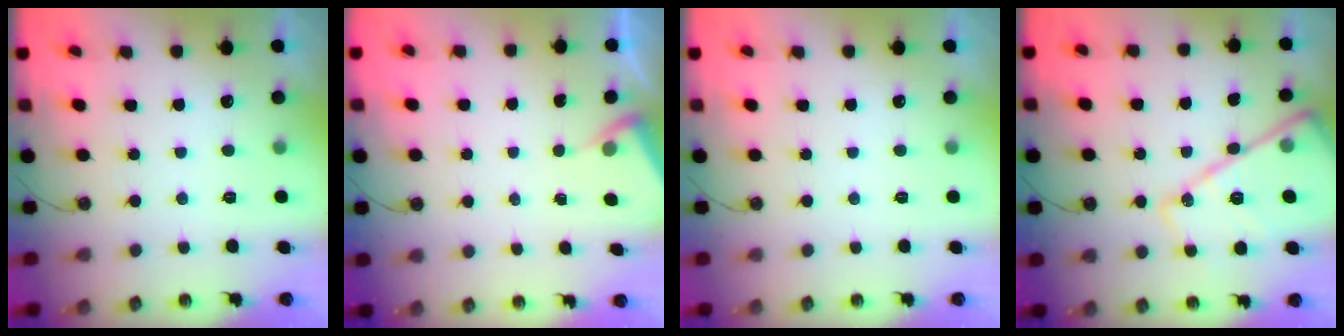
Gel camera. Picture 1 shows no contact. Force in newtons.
{"total": 3.0, "press": 3.0, "slide": 0.5}
{"total": 0.0}
{"total": 17.4, "press": 17.3, "slide": 1.7}